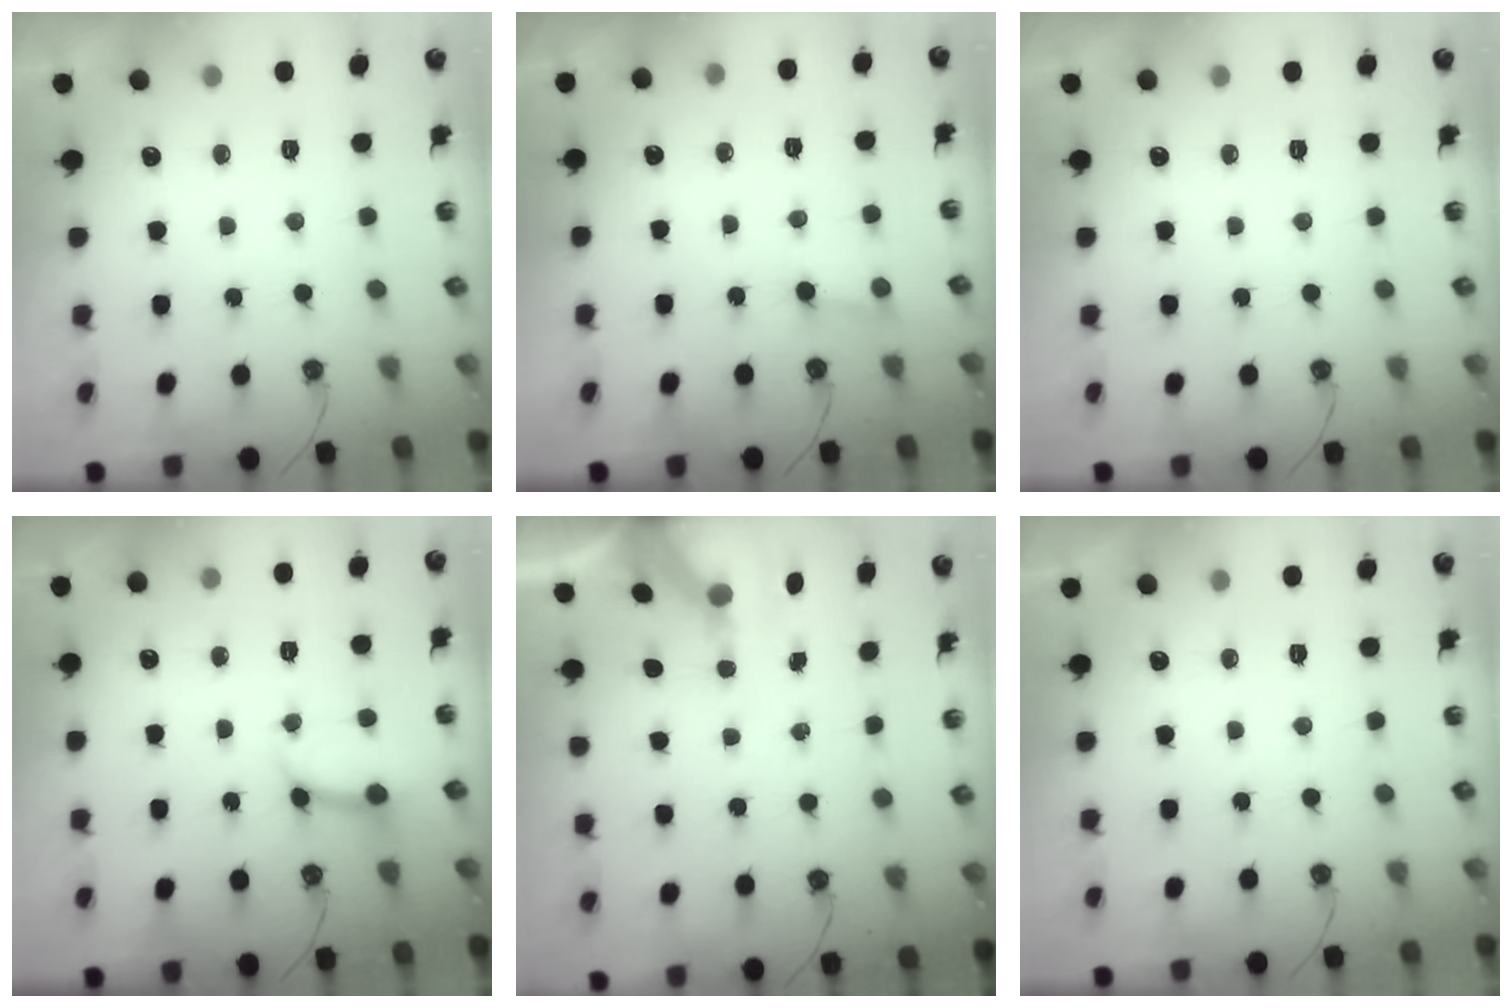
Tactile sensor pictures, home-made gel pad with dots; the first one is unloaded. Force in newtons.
{"total": 3.6, "press": 3.6, "slide": 0.3}
{"total": 0.0}
{"total": 8.9, "press": 8.9, "slide": 1.0}
{"total": 6.4, "press": 6.4, "slide": 0.9}
{"total": 0.0}